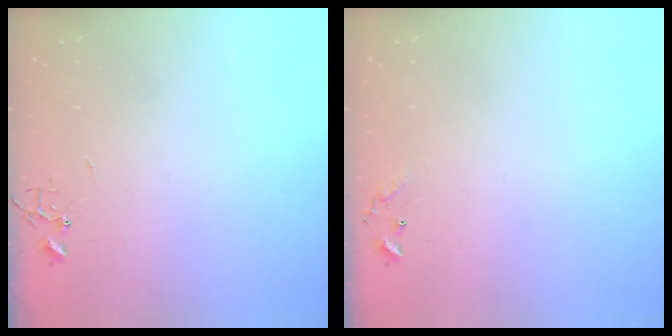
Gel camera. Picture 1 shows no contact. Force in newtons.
{"total": 6.6, "press": 6.6, "slide": 0.5}